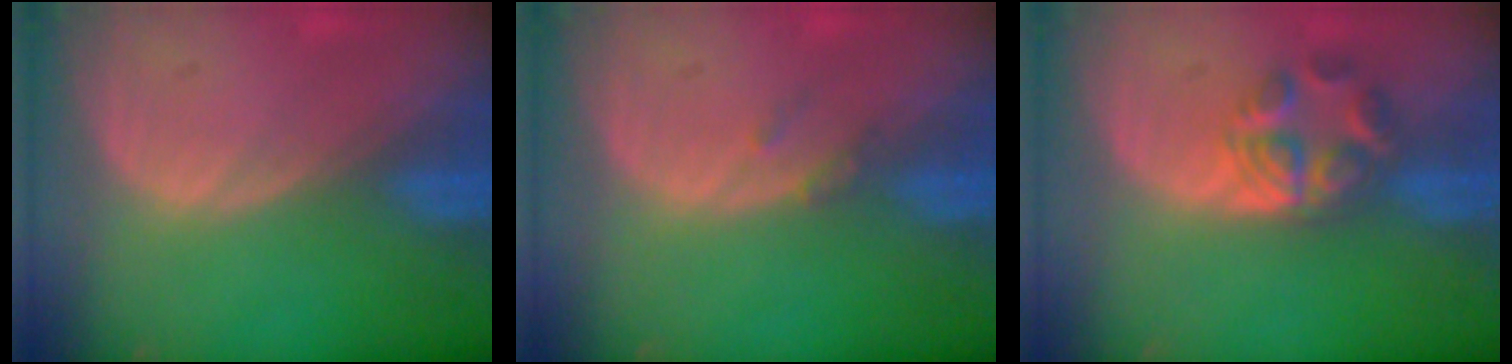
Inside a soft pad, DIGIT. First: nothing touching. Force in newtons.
{"total": 1.2, "press": 1.2, "slide": 0.3}
{"total": 6.0, "press": 5.2, "slide": 3.1}